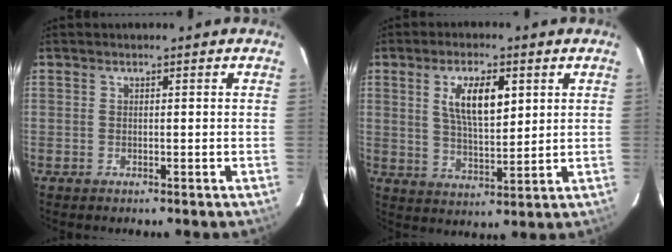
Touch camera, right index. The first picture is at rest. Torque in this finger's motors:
{"motor_torque": [0.75, 0.02, 0.51, 0.12]}